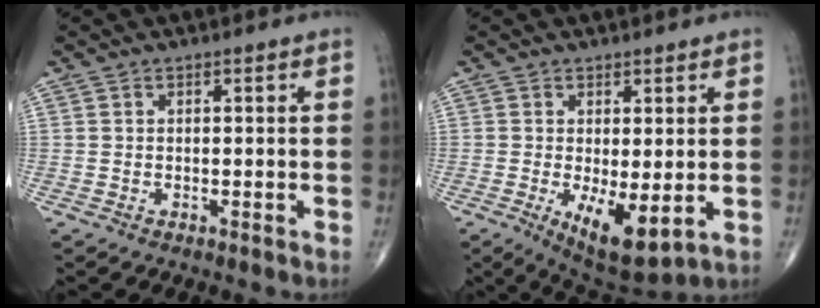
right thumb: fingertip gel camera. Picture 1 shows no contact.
{"total": 8.9, "force": [-1.7, 3.5, 8.0], "torque": [-0.118, -0.025, -0.015]}